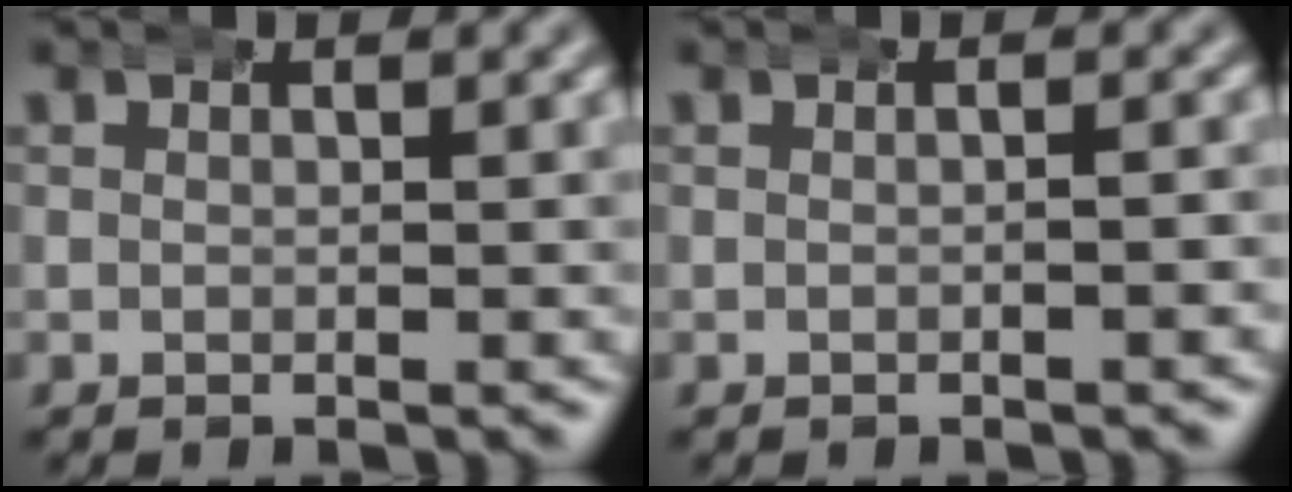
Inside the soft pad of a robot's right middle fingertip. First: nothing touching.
{"total": 0.7, "force": [-0.6, 0.1, 0.4], "torque": [-0.007, 0.002, -0.009]}